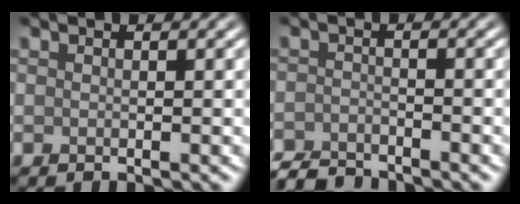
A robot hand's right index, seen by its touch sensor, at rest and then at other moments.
{"total": 3.2, "force": [-3.1, 0.5, 0.6], "torque": [-0.010, -0.005, -0.065]}